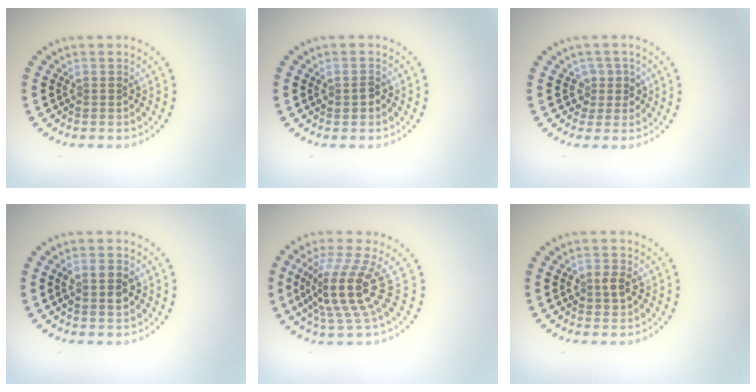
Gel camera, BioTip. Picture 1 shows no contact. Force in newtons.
{"total": 1.2, "press": 1.2, "slide": 0.0}
{"total": 1.9, "press": 1.5, "slide": 1.2}
{"total": 2.5, "press": 2.5, "slide": 0.3}
{"total": 5.3, "press": 3.8, "slide": 3.7}
{"total": 2.0, "press": 2.0, "slide": 0.2}